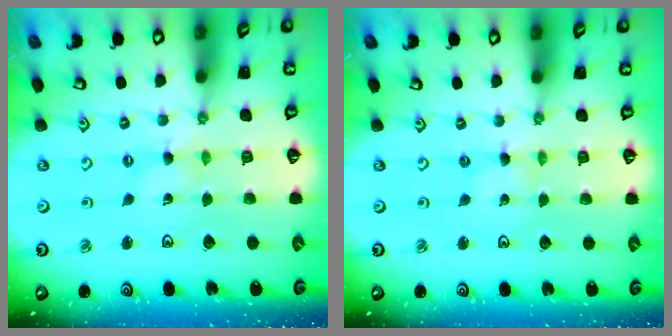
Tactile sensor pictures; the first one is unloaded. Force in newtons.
{"total": 0.9, "press": 0.8, "slide": 0.1}